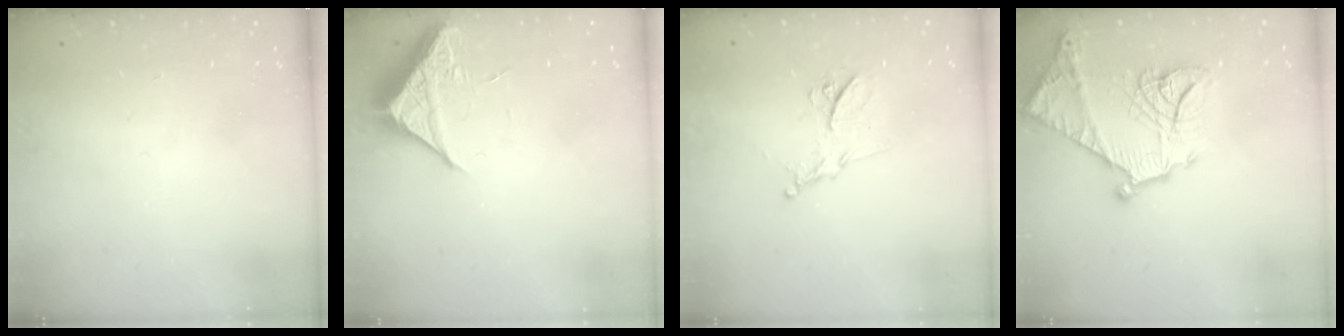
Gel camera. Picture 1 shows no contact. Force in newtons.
{"total": 6.4, "press": 6.4, "slide": 0.4}
{"total": 11.0, "press": 11.0, "slide": 0.4}
{"total": 20.7, "press": 20.6, "slide": 2.0}